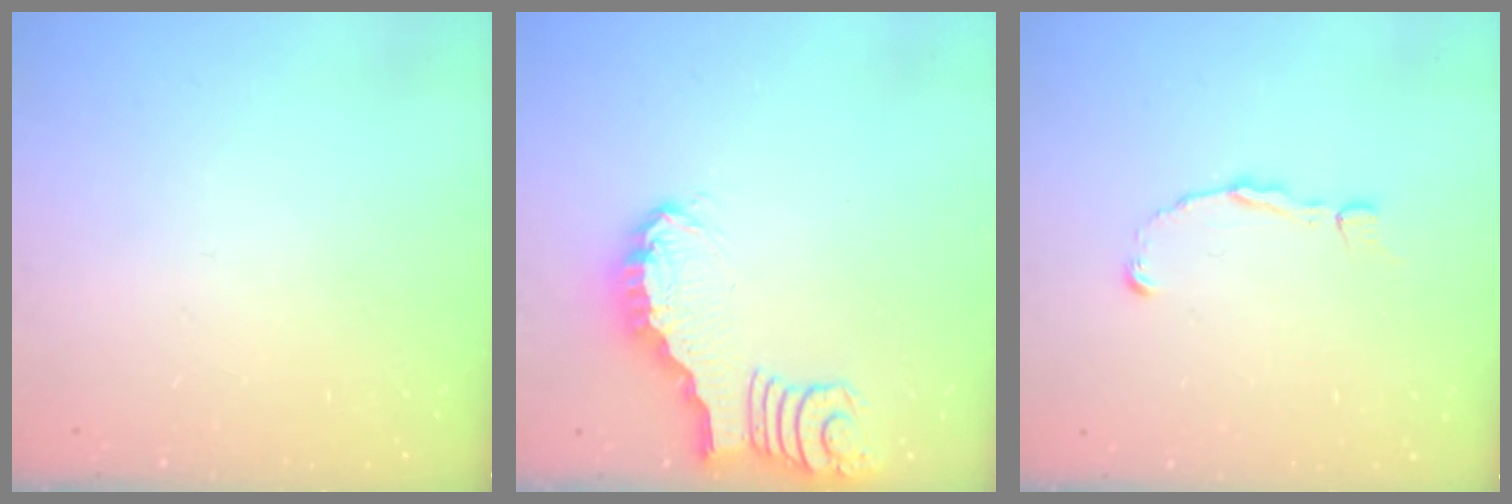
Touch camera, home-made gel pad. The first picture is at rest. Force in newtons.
{"total": 2.4, "press": 2.4, "slide": 0.2}
{"total": 2.4, "press": 2.3, "slide": 0.4}